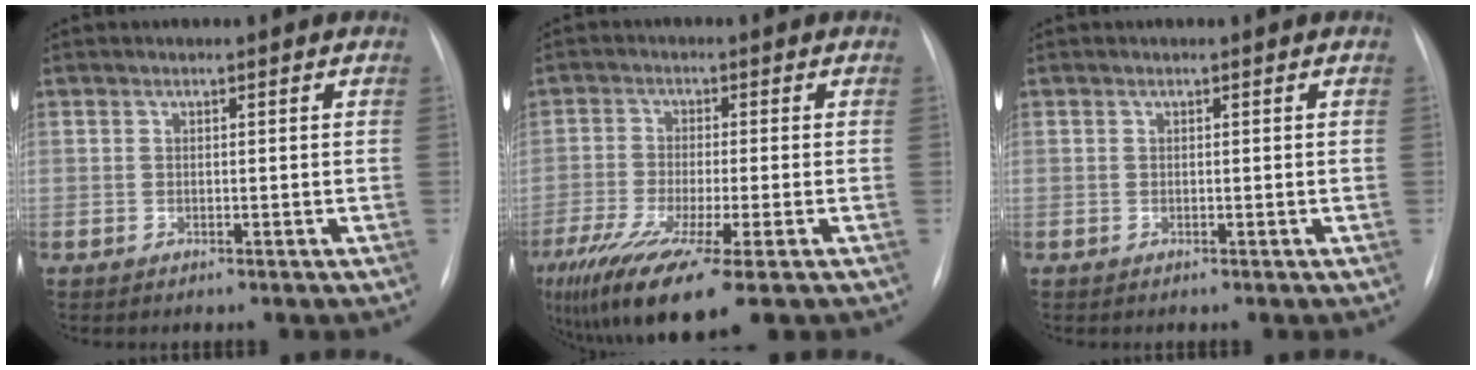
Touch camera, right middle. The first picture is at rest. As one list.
[{"total": 14.2, "force": [-8.8, 1.6, 11.0], "torque": [-0.206, -0.044, -0.150]}, {"total": 0.0}]